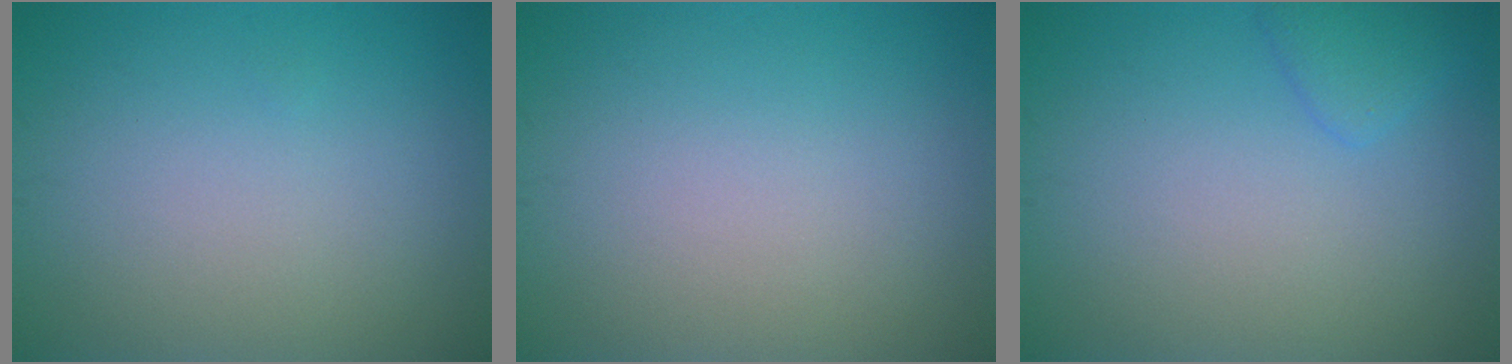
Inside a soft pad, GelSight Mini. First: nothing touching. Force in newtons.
{"total": 0.0}
{"total": 1.5, "press": 1.5, "slide": 0.1}